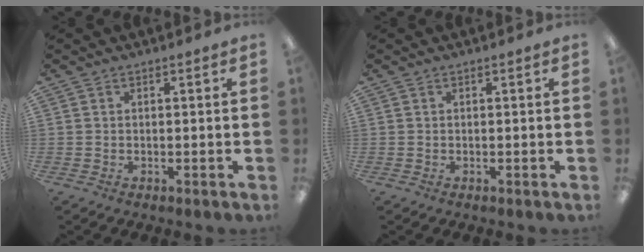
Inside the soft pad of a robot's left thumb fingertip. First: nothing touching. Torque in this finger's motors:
{"motor_torque": [0.02, 0.02, 0.23, -0.08, 0.00]}